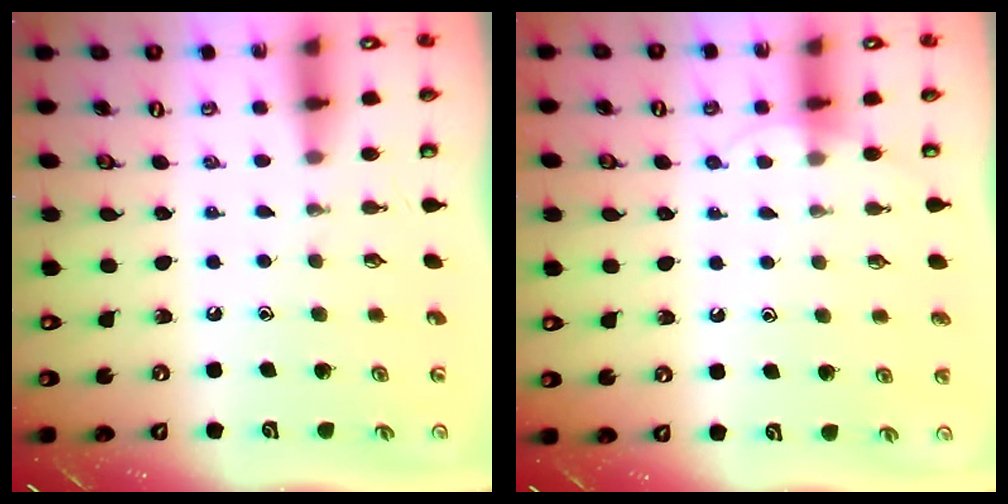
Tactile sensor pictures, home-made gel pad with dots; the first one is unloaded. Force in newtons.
{"total": 3.2, "press": 3.2, "slide": 0.4}